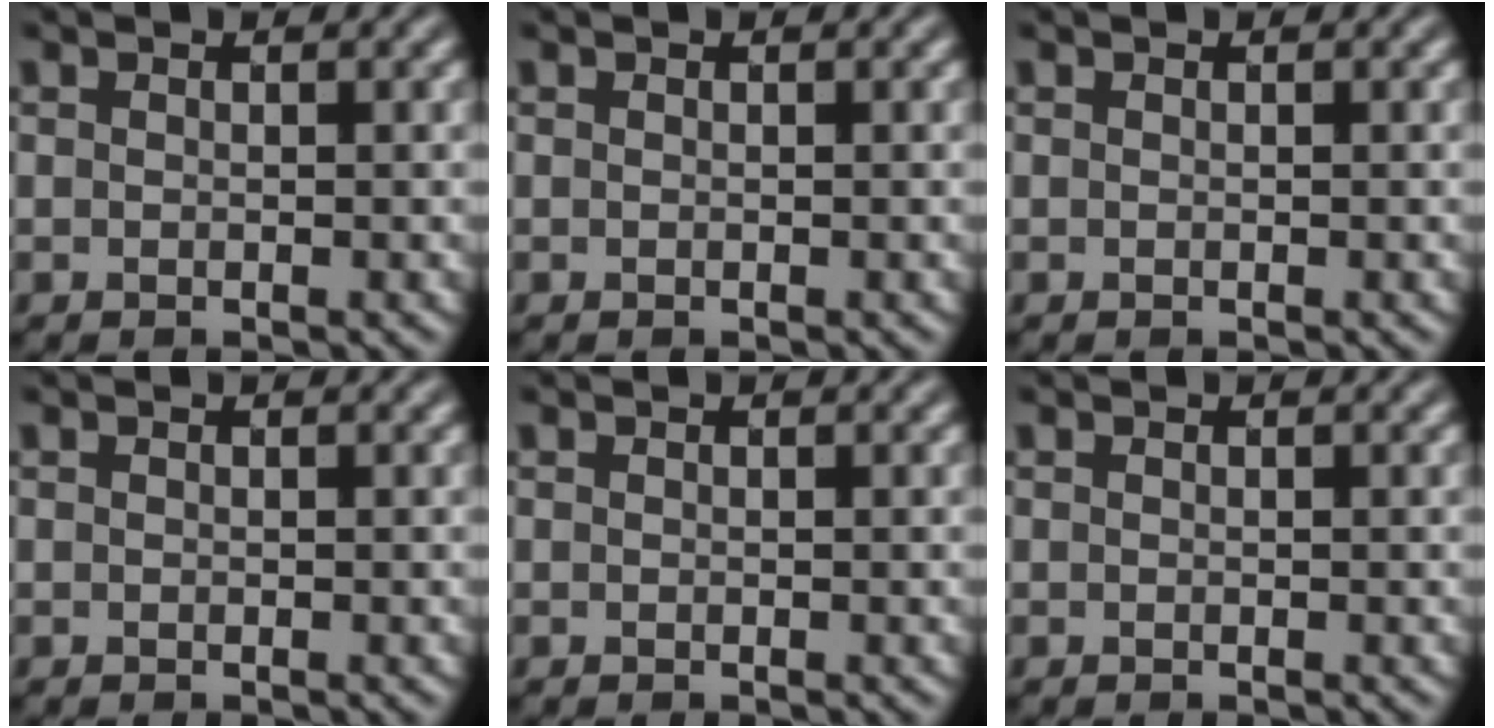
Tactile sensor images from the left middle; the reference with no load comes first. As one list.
[{"total": 0.0}, {"total": 0.0}, {"total": 0.0}, {"total": 0.0}, {"total": 0.0}]